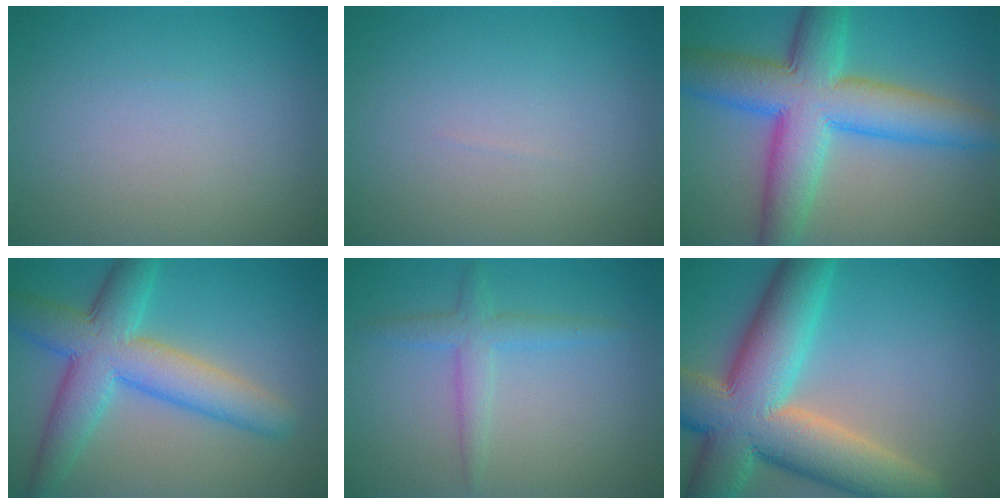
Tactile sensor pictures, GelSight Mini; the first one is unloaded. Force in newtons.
{"total": 0.0}
{"total": 10.7, "press": 10.7, "slide": 0.2}
{"total": 7.8, "press": 7.8, "slide": 0.2}
{"total": 2.5, "press": 2.5, "slide": 0.1}
{"total": 13.3, "press": 13.3, "slide": 1.1}